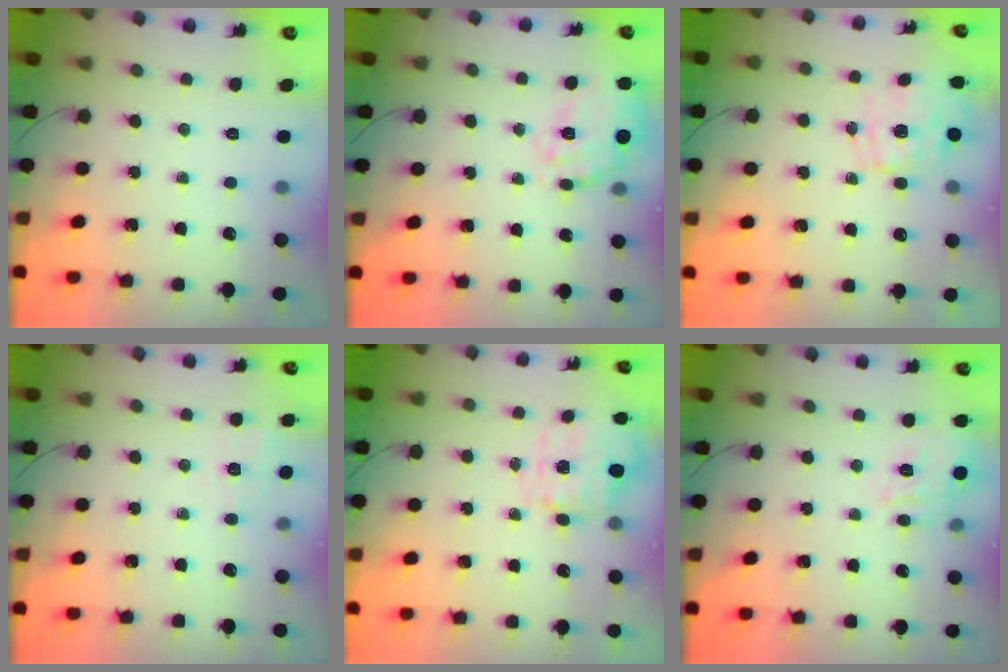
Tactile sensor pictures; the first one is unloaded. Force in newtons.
{"total": 19.7, "press": 19.6, "slide": 2.1}
{"total": 1.6, "press": 1.4, "slide": 0.8}
{"total": 1.7, "press": 0.9, "slide": 1.5}
{"total": 3.6, "press": 3.5, "slide": 0.8}
{"total": 9.2, "press": 9.1, "slide": 0.6}